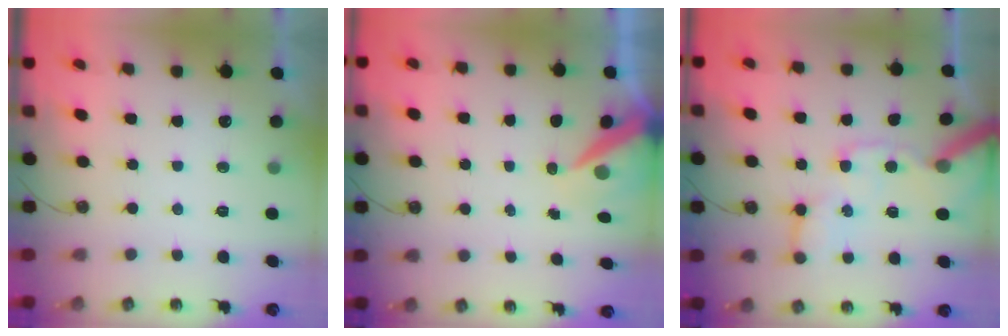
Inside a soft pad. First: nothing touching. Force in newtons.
{"total": 8.4, "press": 8.3, "slide": 1.0}
{"total": 16.9, "press": 16.8, "slide": 2.3}